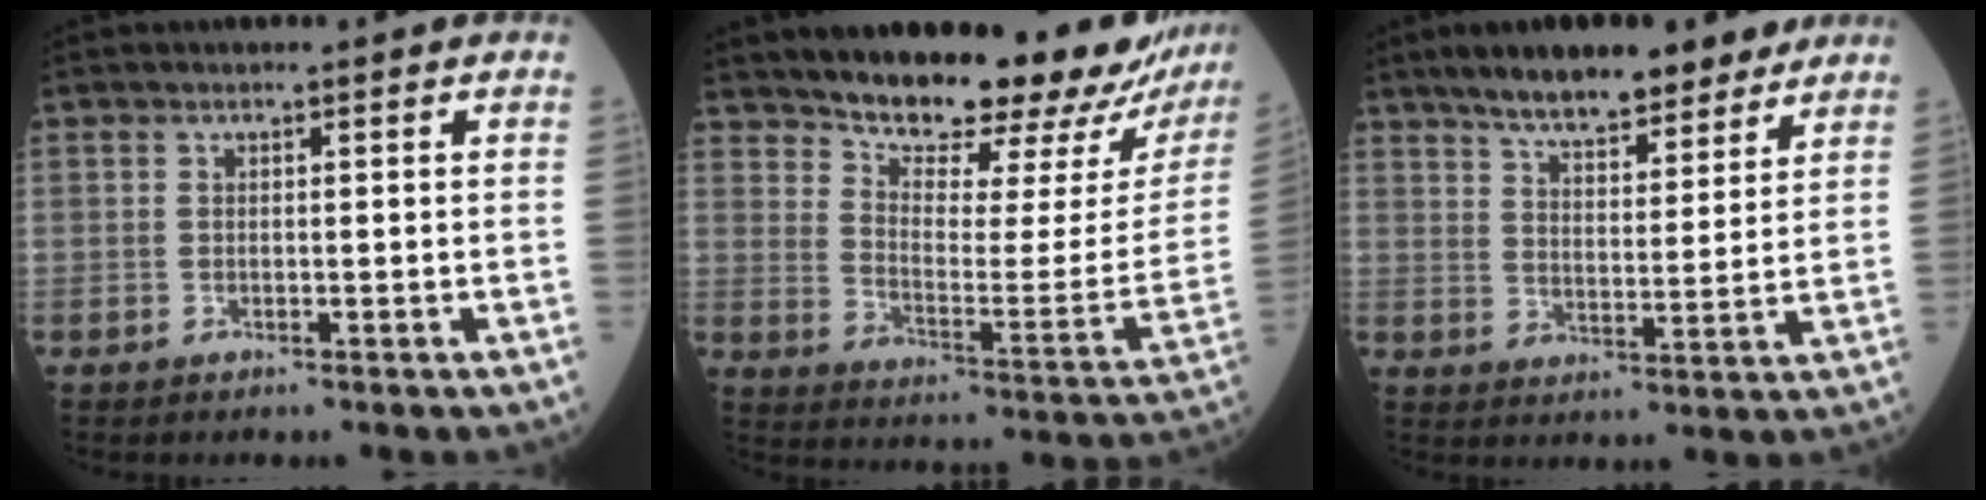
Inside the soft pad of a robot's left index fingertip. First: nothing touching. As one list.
[{"total": 23.6, "force": [20.9, 4.7, 10.0], "torque": [-0.148, -0.063, 0.269]}, {"total": 13.8, "force": [11.2, 3.7, 7.2], "torque": [-0.106, 0.016, 0.174]}]